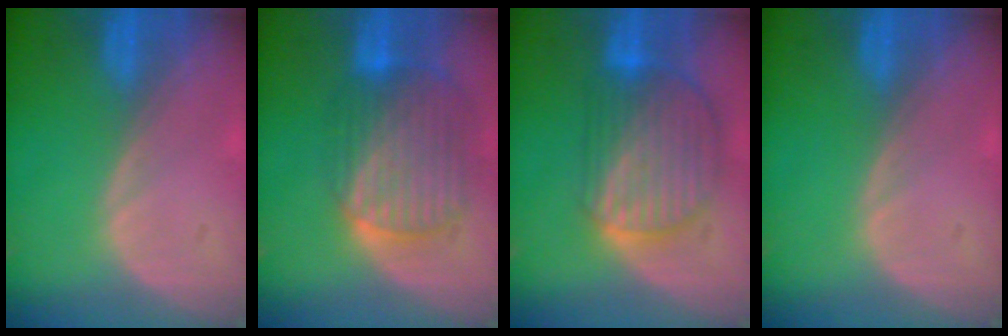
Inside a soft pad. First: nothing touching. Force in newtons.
{"total": 10.3, "press": 8.6, "slide": 5.6}
{"total": 10.0, "press": 8.6, "slide": 5.2}
{"total": 0.0}